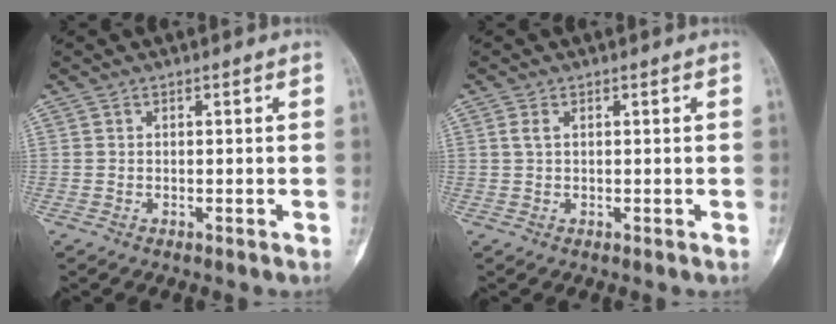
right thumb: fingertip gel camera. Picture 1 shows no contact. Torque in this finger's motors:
{"motor_torque": [-0.02, 0.03, 0.35, 0.13, 0.02]}